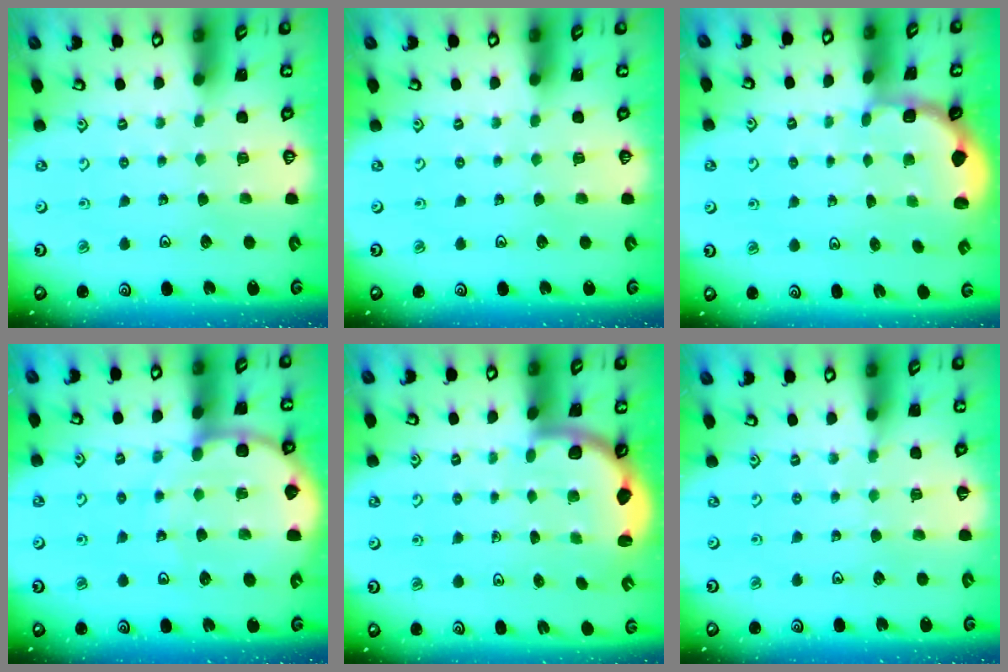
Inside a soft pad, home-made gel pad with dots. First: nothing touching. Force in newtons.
{"total": 0.0}
{"total": 1.9, "press": 1.8, "slide": 0.8}
{"total": 9.3, "press": 9.2, "slide": 1.1}
{"total": 2.6, "press": 2.5, "slide": 0.6}
{"total": 2.7, "press": 2.7, "slide": 0.4}